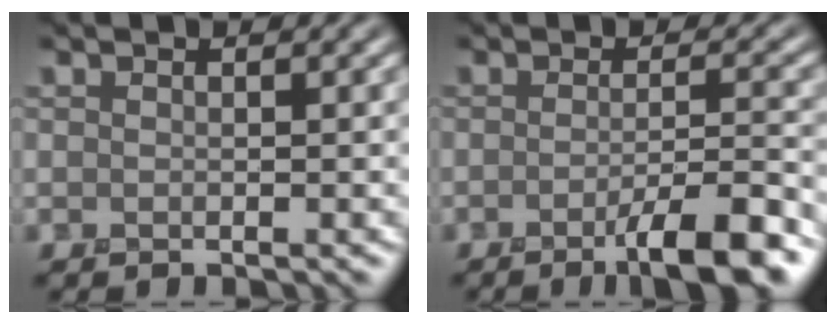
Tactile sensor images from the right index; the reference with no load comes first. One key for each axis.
{"total": 5.6, "fx": -2.8, "fy": 1.0, "fz": 4.8, "tx": -0.067, "ty": 0.000, "tz": -0.047}